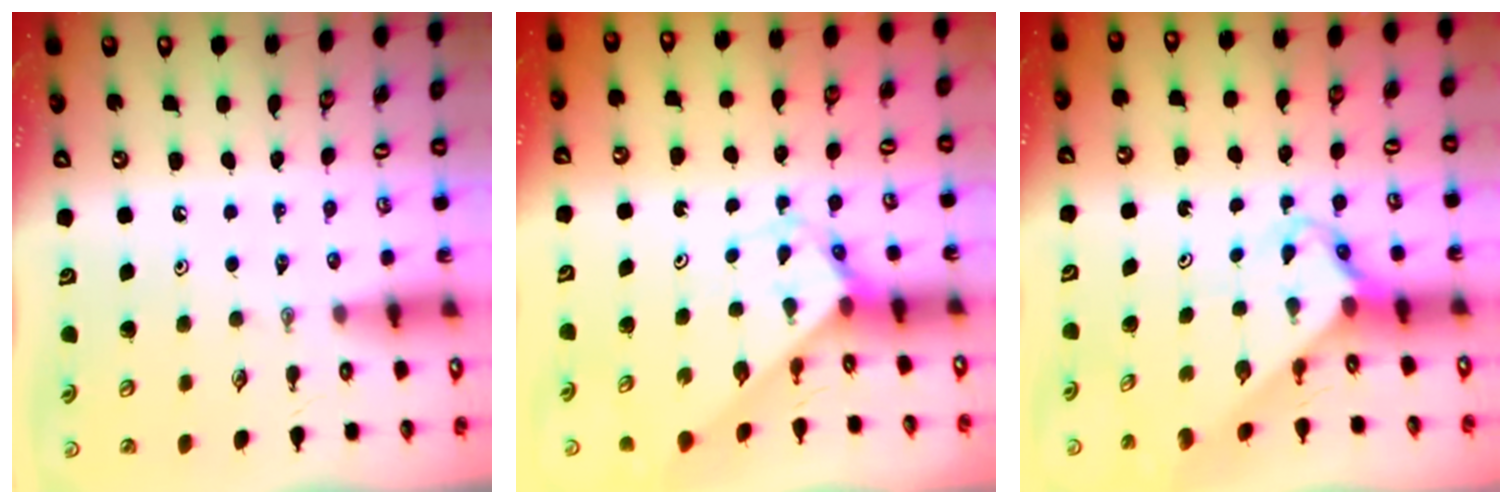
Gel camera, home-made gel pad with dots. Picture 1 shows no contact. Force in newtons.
{"total": 2.7, "press": 2.7, "slide": 0.1}
{"total": 2.8, "press": 2.8, "slide": 0.2}